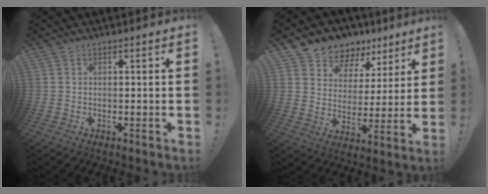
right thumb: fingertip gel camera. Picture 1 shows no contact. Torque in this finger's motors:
{"motor_torque": [0.08, 0.10, 0.37, 0.76, 0.19]}